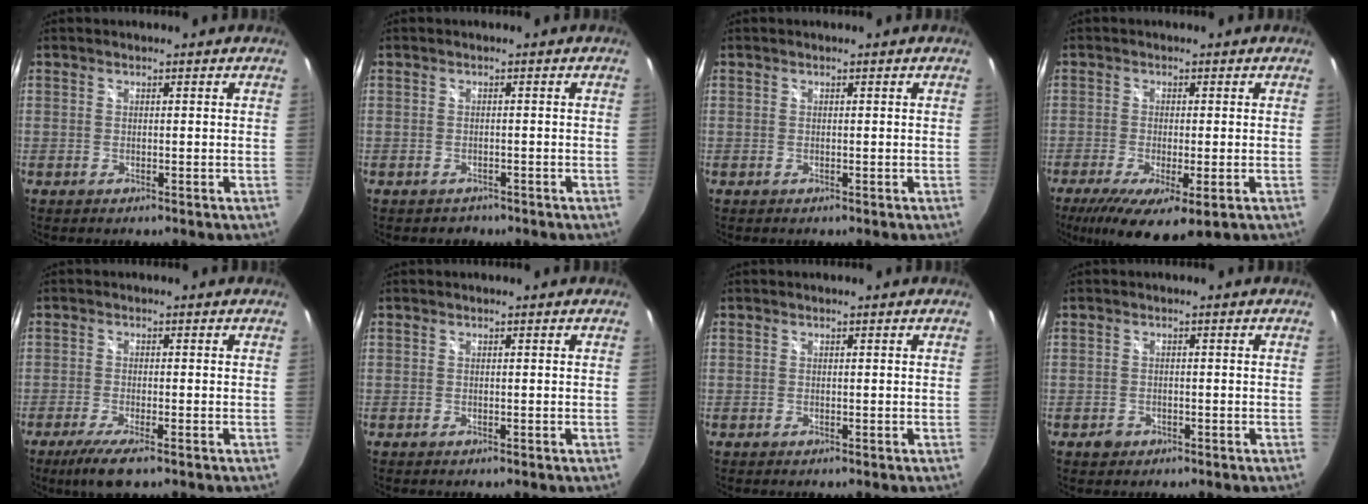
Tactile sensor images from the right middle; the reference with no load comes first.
{"total": 1.9, "force": [-1.3, 1.3, 0.2], "torque": [-0.008, -0.003, -0.017]}
{"total": 0.0}
{"total": 10.3, "force": [-5.3, 2.7, 8.4], "torque": [-0.168, -0.042, -0.084]}
{"total": 5.7, "force": [-3.7, 0.7, 4.3], "torque": [-0.096, -0.022, -0.065]}
{"total": 0.0}
{"total": 0.0}
{"total": 1.8, "force": [-1.0, 1.4, 0.3], "torque": [-0.007, 0.000, -0.012]}